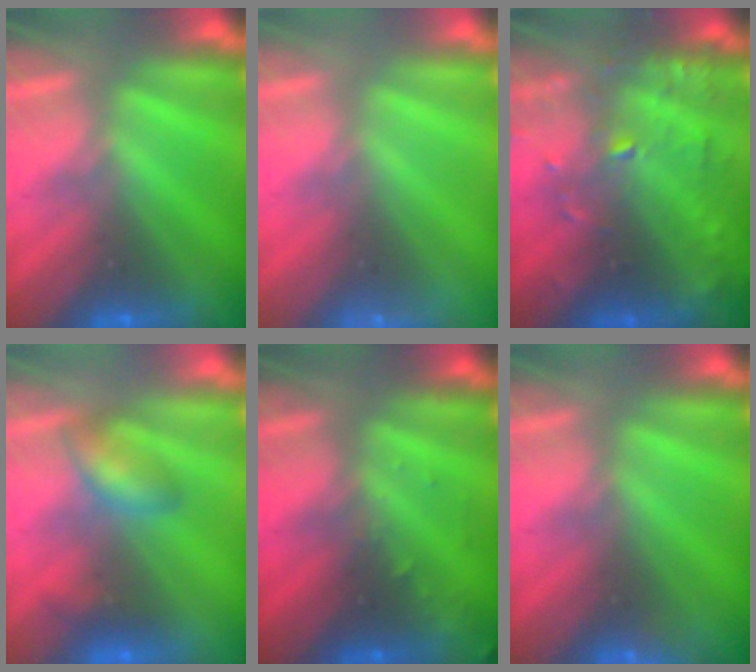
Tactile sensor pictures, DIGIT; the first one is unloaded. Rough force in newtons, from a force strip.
{"total": 2.3}
{"total": 7.3}
{"total": 2.4}
{"total": 2.7}
{"total": 2.9}